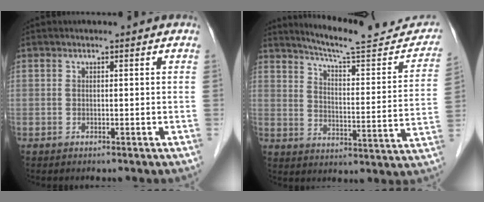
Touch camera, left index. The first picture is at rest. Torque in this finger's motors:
{"motor_torque": [-0.31, -1.02, 0.09, 0.02]}